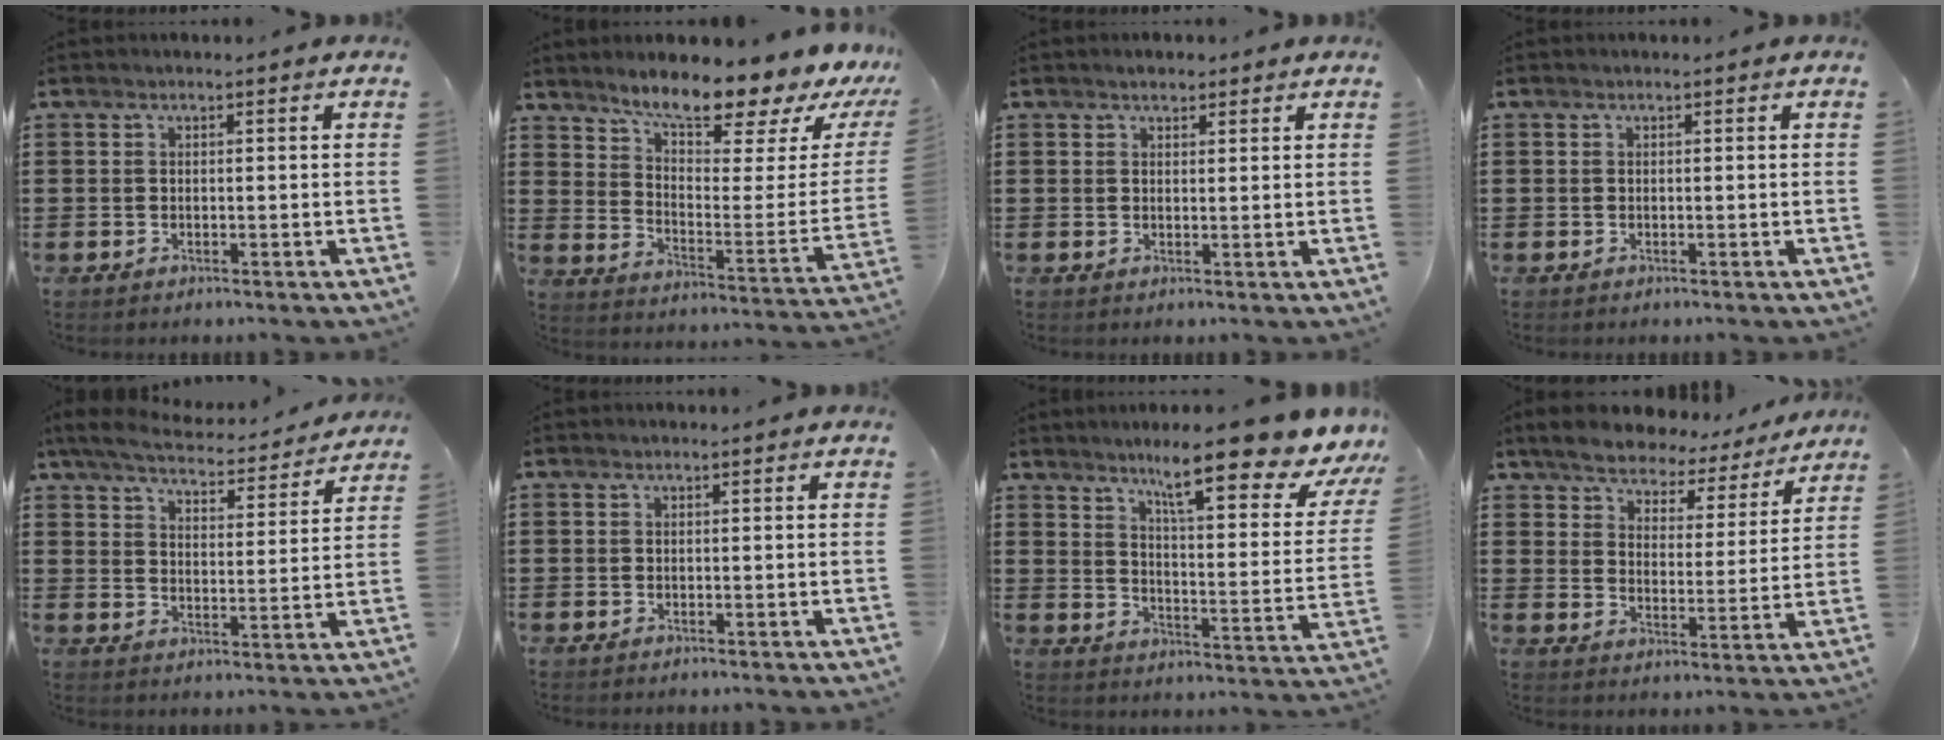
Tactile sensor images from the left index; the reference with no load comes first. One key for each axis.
{"total": 10.6, "fx": 9.2, "fy": 1.7, "fz": 5.1, "tx": -0.100, "ty": -0.076, "tz": 0.150}
{"total": 1.4, "fx": 1.3, "fy": 0.5, "fz": 0.4, "tx": -0.009, "ty": 0.006, "tz": 0.023}
{"total": 0.0}
{"total": 5.6, "fx": 5.3, "fy": 0.4, "fz": 1.7, "tx": -0.060, "ty": -0.037, "tz": 0.090}
{"total": 0.0}
{"total": 12.5, "fx": 9.2, "fy": 0.8, "fz": 8.4, "tx": -0.149, "ty": -0.051, "tz": 0.143}
{"total": 5.5, "fx": 5.3, "fy": 1.0, "fz": 0.6, "tx": -0.042, "ty": -0.034, "tz": 0.091}